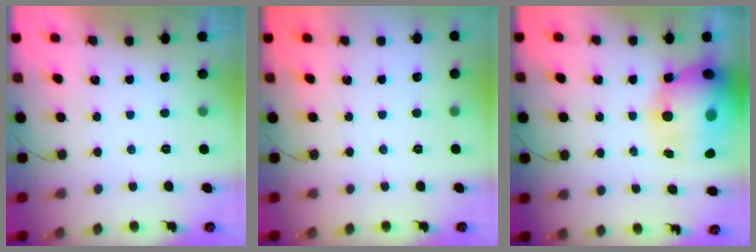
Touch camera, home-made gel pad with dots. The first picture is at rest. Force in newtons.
{"total": 0.0}
{"total": 22.3, "press": 21.8, "slide": 5.0}